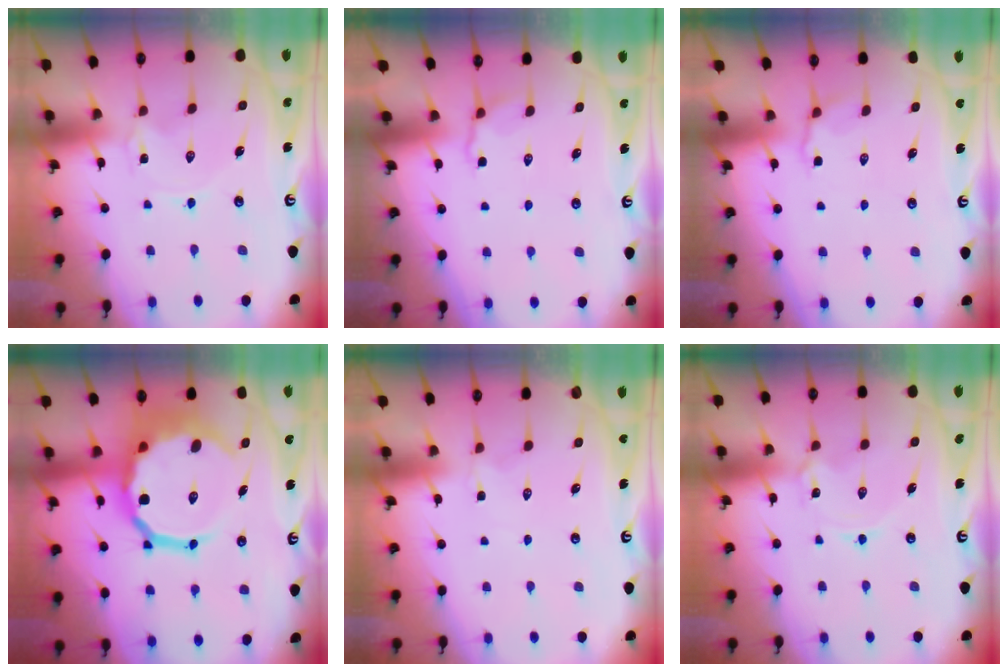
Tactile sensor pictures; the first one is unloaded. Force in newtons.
{"total": 2.5, "press": 1.9, "slide": 1.6}
{"total": 3.8, "press": 3.3, "slide": 1.9}
{"total": 16.9, "press": 16.5, "slide": 3.9}
{"total": 1.6, "press": 1.6, "slide": 0.4}
{"total": 1.5, "press": 1.5, "slide": 0.1}